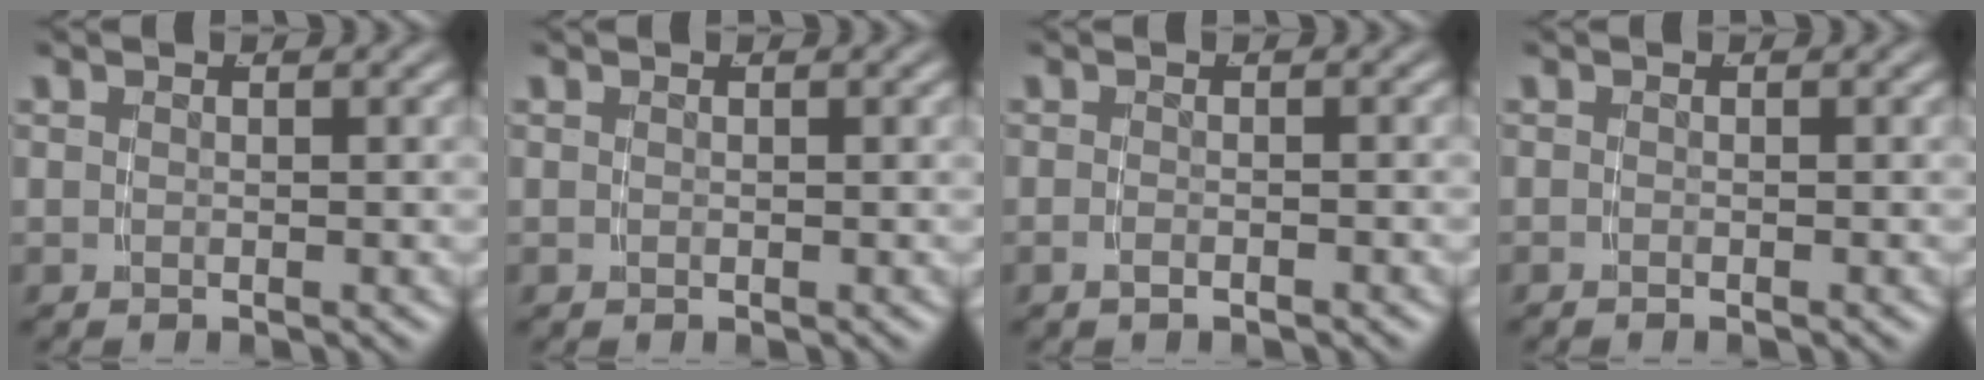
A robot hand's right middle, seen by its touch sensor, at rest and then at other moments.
{"total": 0.0}
{"total": 1.2, "force": [-1.1, -0.3, 0.4], "torque": [-0.011, 0.000, -0.018]}
{"total": 0.6, "force": [-0.6, -0.3, 0.1], "torque": [-0.002, -0.002, -0.010]}